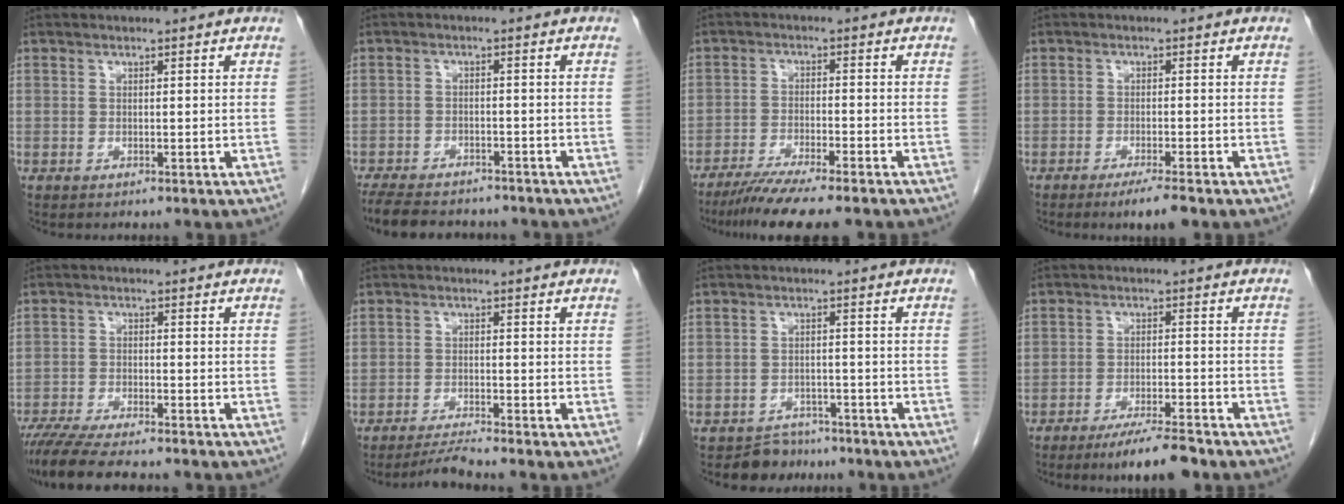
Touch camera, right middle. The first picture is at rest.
{"total": 12.0, "force": [-10.2, 4.0, 4.8], "torque": [-0.100, -0.009, -0.144]}
{"total": 9.3, "force": [-7.7, 0.2, 5.3], "torque": [-0.081, -0.024, -0.125]}
{"total": 3.8, "force": [-2.6, 0.1, 2.7], "torque": [-0.044, -0.008, -0.042]}
{"total": 10.6, "force": [-9.2, 1.2, 5.2], "torque": [-0.083, -0.021, -0.145]}
{"total": 3.0, "force": [-2.7, -1.2, 0.4], "torque": [-0.015, -0.018, -0.051]}
{"total": 3.8, "force": [-3.2, 2.0, -0.4], "torque": [0.007, 0.007, -0.048]}
{"total": 7.0, "force": [-5.6, 0.6, 4.1], "torque": [-0.064, -0.015, -0.092]}